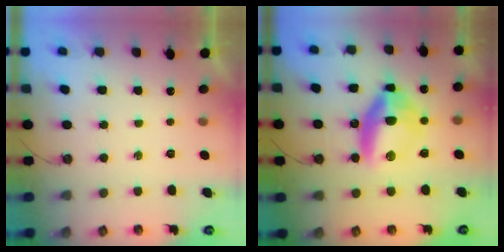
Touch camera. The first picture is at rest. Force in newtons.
{"total": 11.2, "press": 11.0, "slide": 1.7}